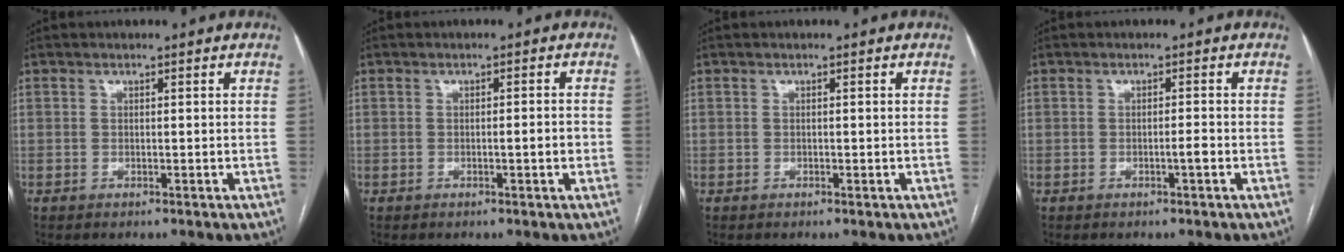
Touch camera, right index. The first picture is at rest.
{"total": 1.8, "force": [-0.5, 0.0, 1.7], "torque": [-0.026, -0.001, -0.007]}
{"total": 0.0}
{"total": 1.2, "force": [-0.6, -0.1, 1.0], "torque": [-0.018, 0.001, -0.009]}